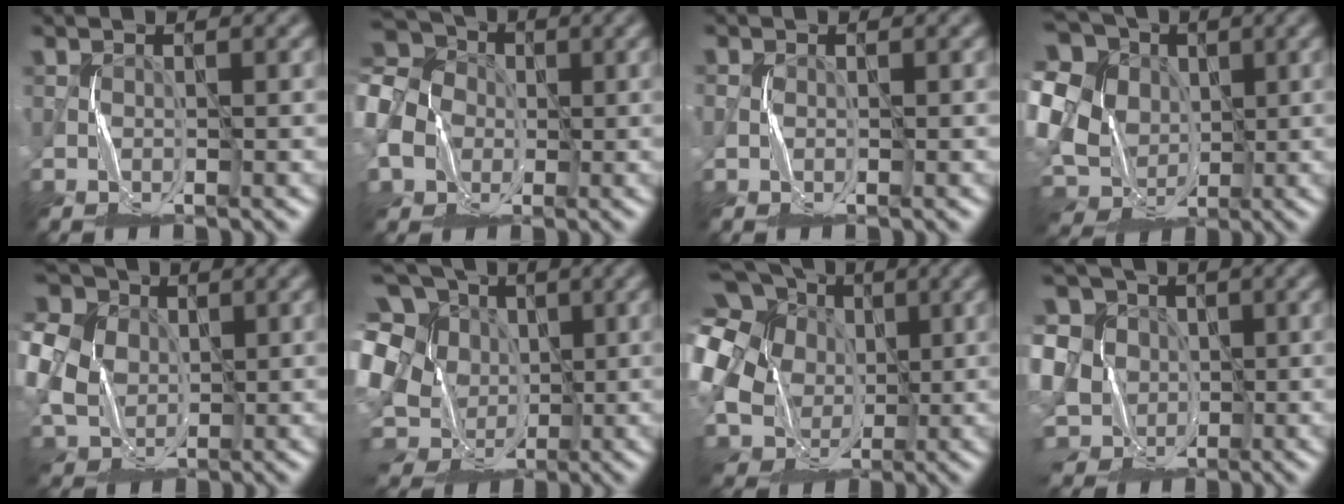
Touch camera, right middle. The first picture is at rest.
{"total": 8.2, "force": [-1.5, 7.2, 3.6], "torque": [-0.112, 0.018, -0.062]}
{"total": 0.5, "force": [-0.3, 0.1, -0.4], "torque": [0.007, -0.002, -0.005]}
{"total": 17.4, "force": [2.6, 14.6, 9.0], "torque": [-0.244, 0.022, 0.028]}
{"total": 10.9, "force": [2.0, 9.1, 5.7], "torque": [-0.138, 0.028, 0.013]}
{"total": 15.0, "force": [-0.8, 12.6, 8.2], "torque": [-0.191, 0.015, -0.019]}
{"total": 18.6, "force": [2.2, 16.3, 8.6], "torque": [-0.227, 0.017, -0.001]}
{"total": 11.4, "force": [0.9, 9.8, 5.8], "torque": [-0.138, 0.028, -0.018]}